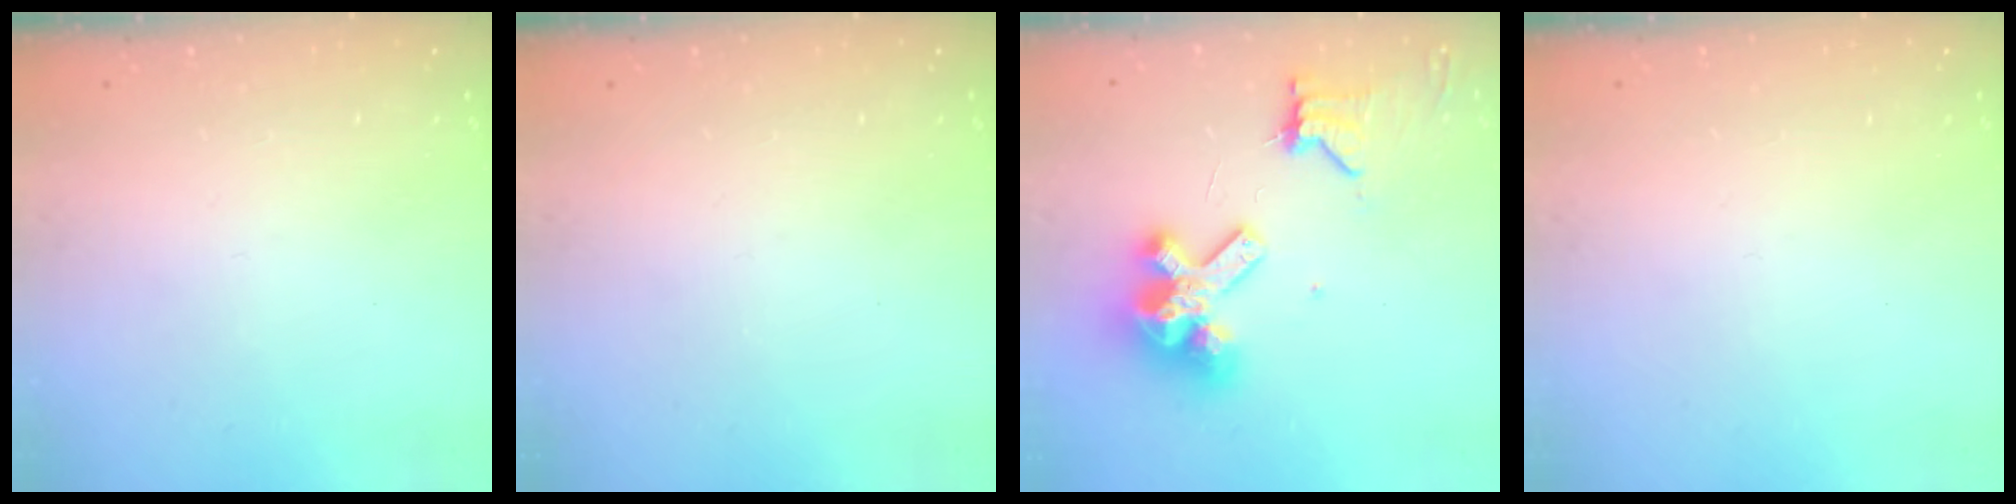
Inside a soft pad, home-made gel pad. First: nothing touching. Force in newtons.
{"total": 0.0}
{"total": 14.5, "press": 14.4, "slide": 1.7}
{"total": 0.0}